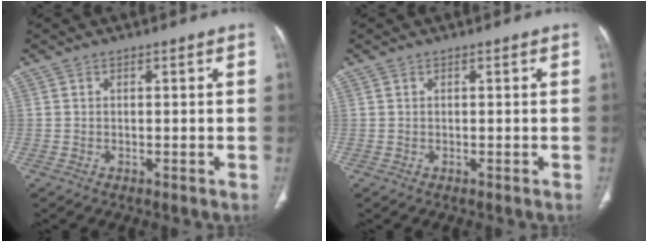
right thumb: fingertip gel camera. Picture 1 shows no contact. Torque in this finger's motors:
{"motor_torque": [-0.08, -0.14, 0.45, -0.01, 0.02]}